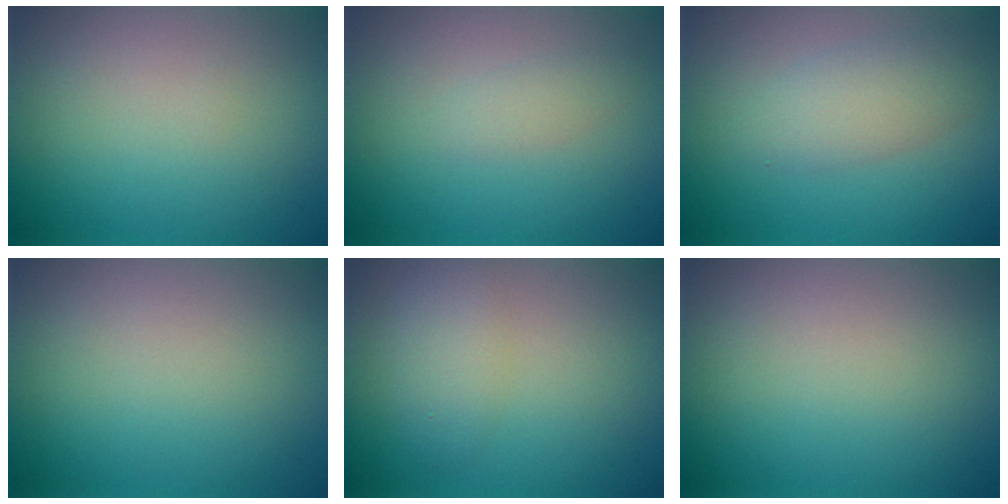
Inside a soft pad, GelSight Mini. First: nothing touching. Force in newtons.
{"total": 1.3, "press": 1.3, "slide": 0.1}
{"total": 3.3, "press": 3.3, "slide": 0.2}
{"total": 0.0}
{"total": 2.5, "press": 2.5, "slide": 0.1}
{"total": 0.0}